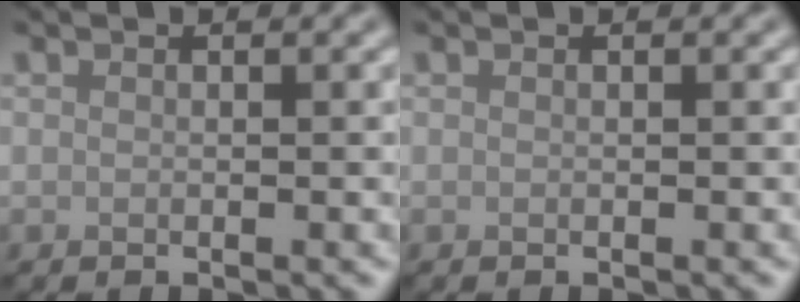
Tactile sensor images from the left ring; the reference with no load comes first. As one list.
[{"total": 0.0}]